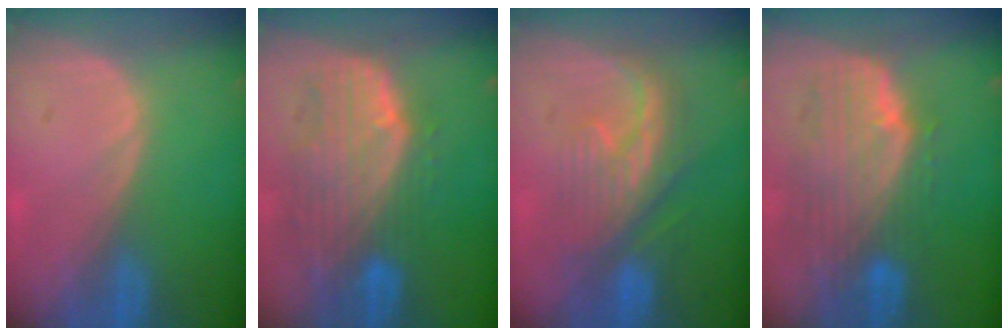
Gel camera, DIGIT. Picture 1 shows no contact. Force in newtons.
{"total": 10.5, "press": 9.0, "slide": 5.4}
{"total": 7.9, "press": 7.9, "slide": 1.0}
{"total": 10.2, "press": 8.9, "slide": 4.8}